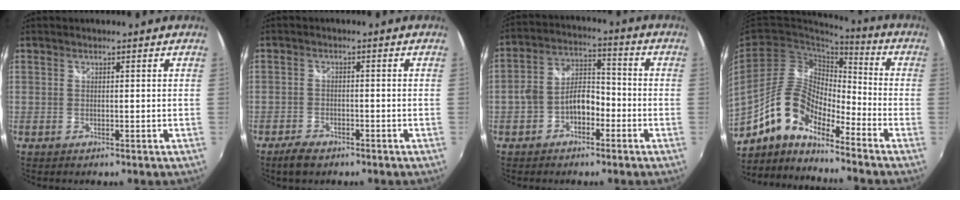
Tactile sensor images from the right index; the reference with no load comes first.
{"total": 4.1, "force": [-3.2, 1.9, 1.7], "torque": [-0.046, 0.004, -0.055]}
{"total": 7.7, "force": [-3.4, 4.9, 4.9], "torque": [-0.093, 0.024, -0.052]}
{"total": 11.7, "force": [-8.5, 4.2, 6.9], "torque": [-0.137, 0.017, -0.170]}